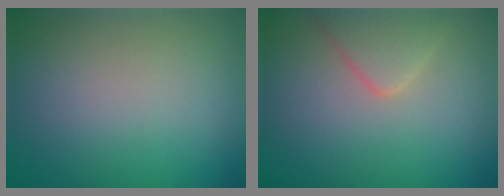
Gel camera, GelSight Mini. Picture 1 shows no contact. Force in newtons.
{"total": 2.6, "press": 2.6, "slide": 0.2}